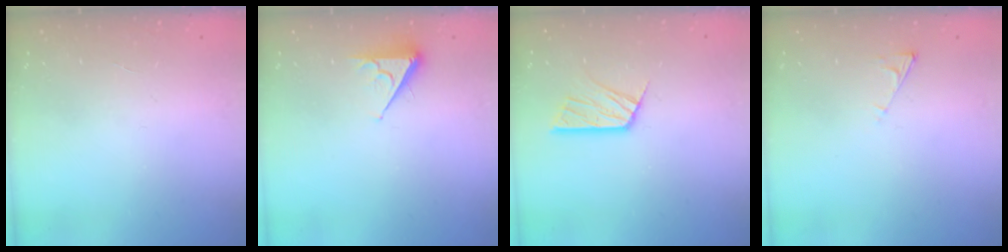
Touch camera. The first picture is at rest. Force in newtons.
{"total": 3.9, "press": 3.8, "slide": 0.6}
{"total": 10.2, "press": 10.2, "slide": 0.7}
{"total": 3.1, "press": 3.1, "slide": 0.4}